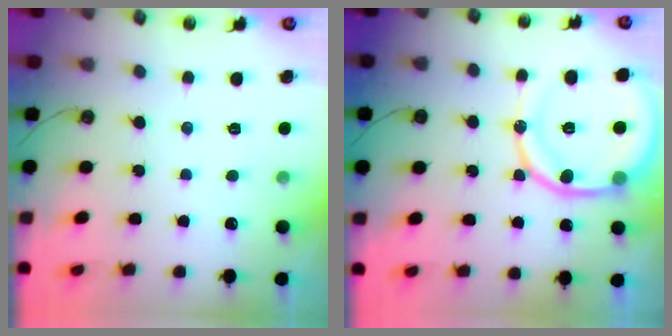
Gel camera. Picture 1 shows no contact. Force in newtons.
{"total": 14.2, "press": 14.0, "slide": 2.0}